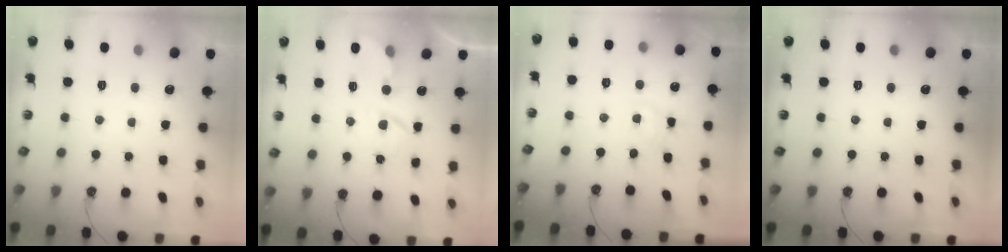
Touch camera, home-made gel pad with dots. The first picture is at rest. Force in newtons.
{"total": 4.9, "press": 4.8, "slide": 0.4}
{"total": 2.6, "press": 2.6, "slide": 0.4}
{"total": 0.0}